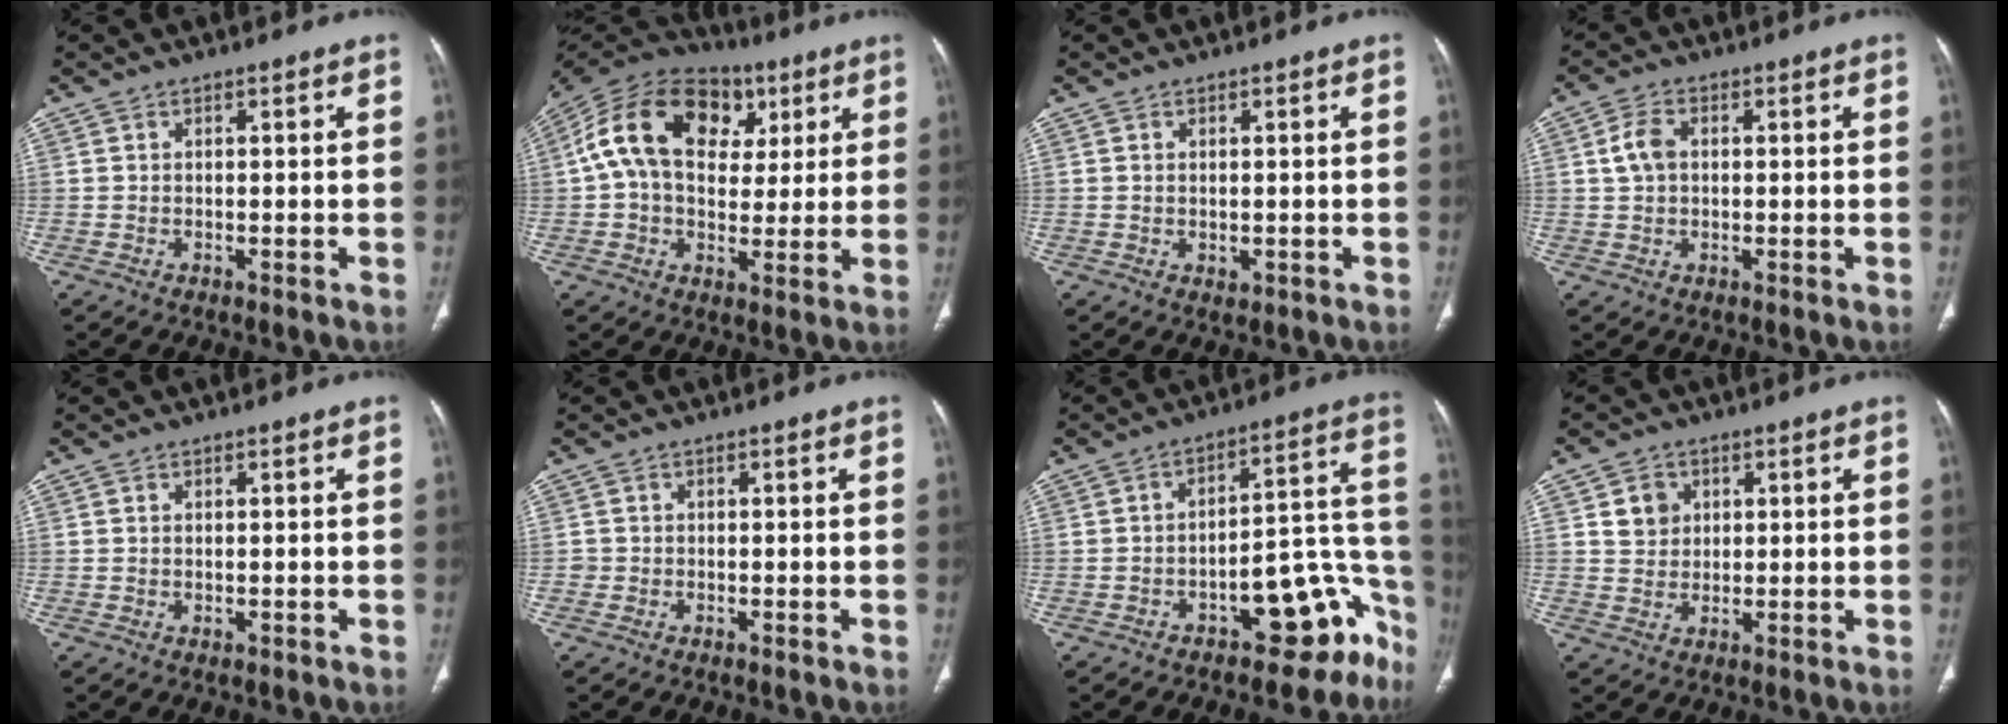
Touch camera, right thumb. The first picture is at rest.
{"total": 20.9, "force": [5.9, 14.5, 13.8], "torque": [-0.231, 0.024, 0.090]}
{"total": 1.1, "force": [0.0, 0.8, 0.7], "torque": [-0.012, -0.003, 0.004]}
{"total": 4.3, "force": [0.6, 2.9, 3.0], "torque": [-0.062, 0.008, 0.010]}
{"total": 0.0}
{"total": 0.9, "force": [-0.2, 0.9, 0.0], "torque": [0.005, 0.005, -0.004]}
{"total": 15.5, "force": [-9.2, 7.2, 10.1], "torque": [-0.053, 0.128, -0.126]}
{"total": 4.6, "force": [1.6, 4.0, 1.7], "torque": [-0.009, -0.006, 0.030]}